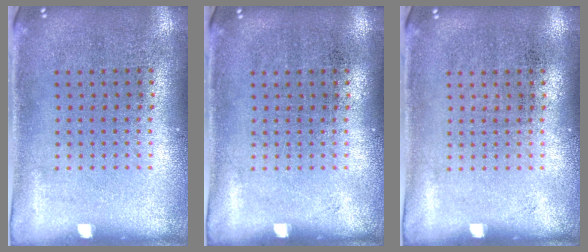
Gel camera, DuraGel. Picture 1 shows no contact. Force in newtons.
{"total": 0.0}
{"total": 0.0}